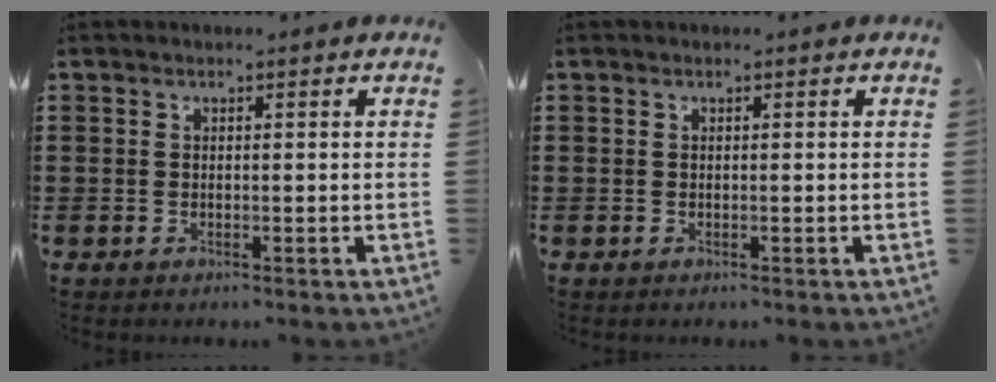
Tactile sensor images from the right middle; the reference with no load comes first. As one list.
[{"total": 0.0}]